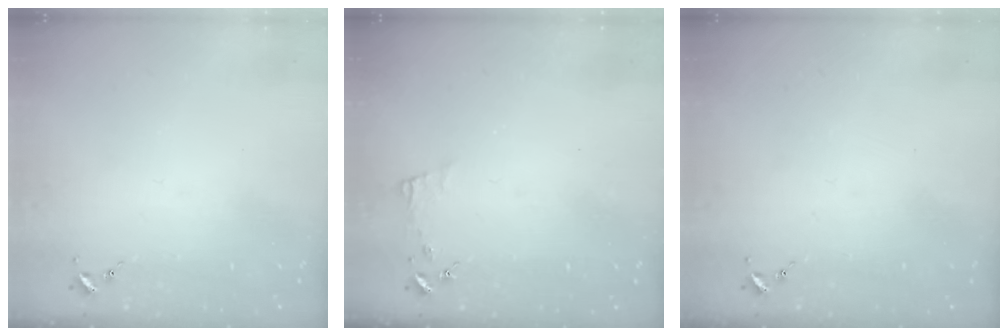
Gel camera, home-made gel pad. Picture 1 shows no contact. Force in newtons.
{"total": 4.7, "press": 4.6, "slide": 0.6}
{"total": 0.0}